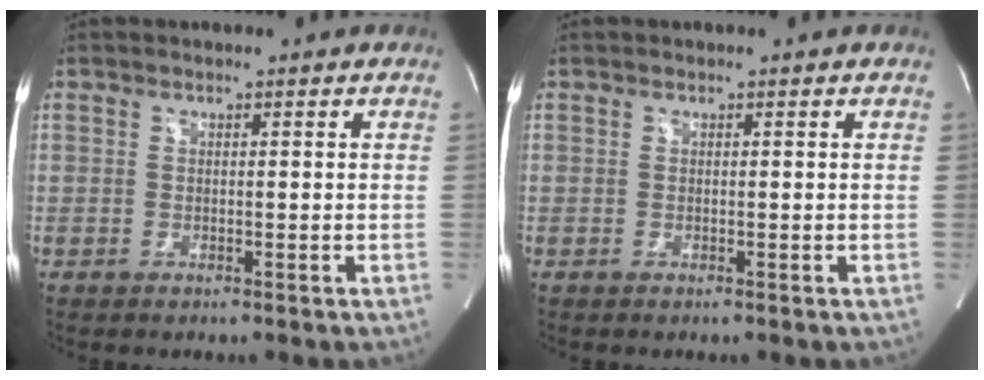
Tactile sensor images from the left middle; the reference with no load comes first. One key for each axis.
{"total": 0.0}